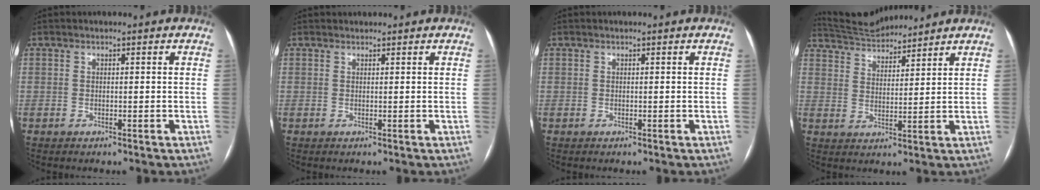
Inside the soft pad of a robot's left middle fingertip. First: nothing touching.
{"total": 0.8, "force": [0.8, 0.3, 0.0], "torque": [-0.002, 0.011, 0.014]}
{"total": 0.0}
{"total": 9.0, "force": [8.8, 0.7, 1.7], "torque": [-0.043, 0.021, 0.158]}